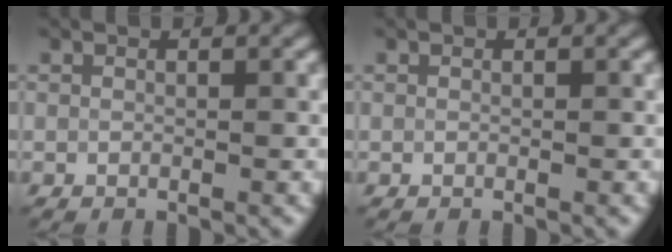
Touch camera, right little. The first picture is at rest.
{"total": 0.0}